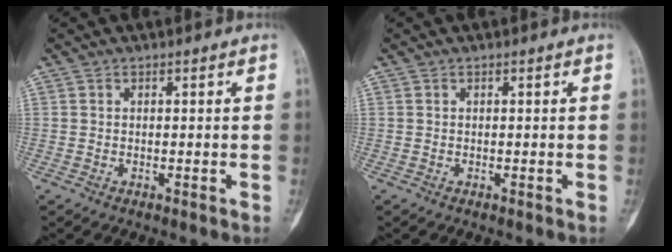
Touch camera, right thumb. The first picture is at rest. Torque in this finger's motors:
{"motor_torque": [-0.14, 0.02, 0.02, -0.02, 0.00]}